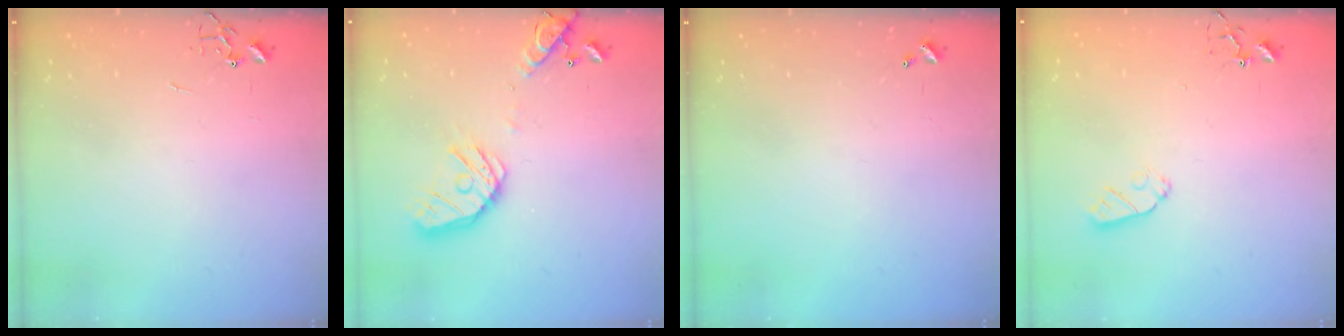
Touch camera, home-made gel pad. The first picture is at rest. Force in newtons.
{"total": 16.9, "press": 16.7, "slide": 3.0}
{"total": 0.0}
{"total": 6.6, "press": 6.6, "slide": 0.2}